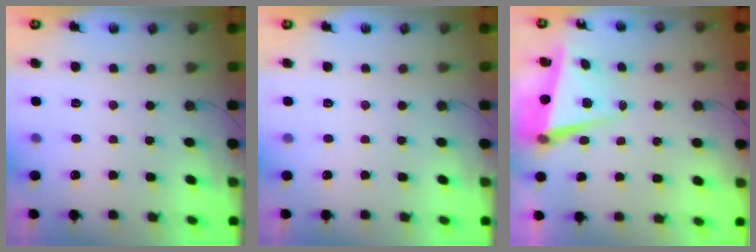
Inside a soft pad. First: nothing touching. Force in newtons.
{"total": 0.0}
{"total": 5.4, "press": 5.2, "slide": 1.3}